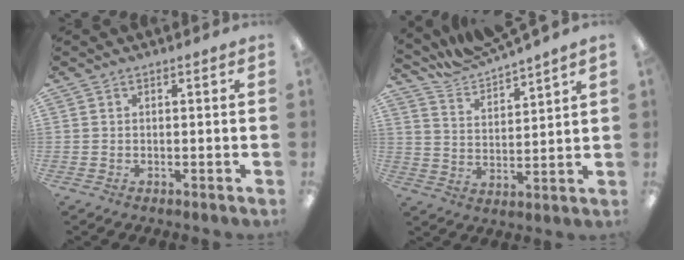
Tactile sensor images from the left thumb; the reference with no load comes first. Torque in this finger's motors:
{"motor_torque": [0.93, -1.01, -0.08, 0.07, 0.06]}